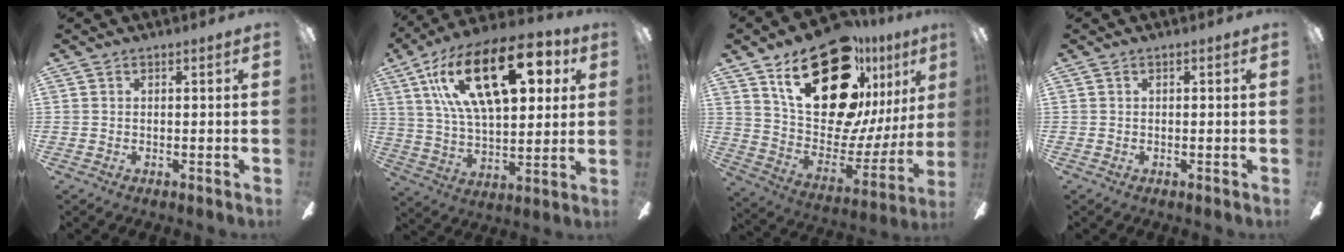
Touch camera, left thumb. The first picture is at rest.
{"total": 26.0, "force": [11.3, 12.4, 19.9], "torque": [-0.344, -0.035, 0.183]}
{"total": 30.4, "force": [16.7, 15.5, 20.1], "torque": [-0.317, -0.102, 0.310]}
{"total": 0.0}